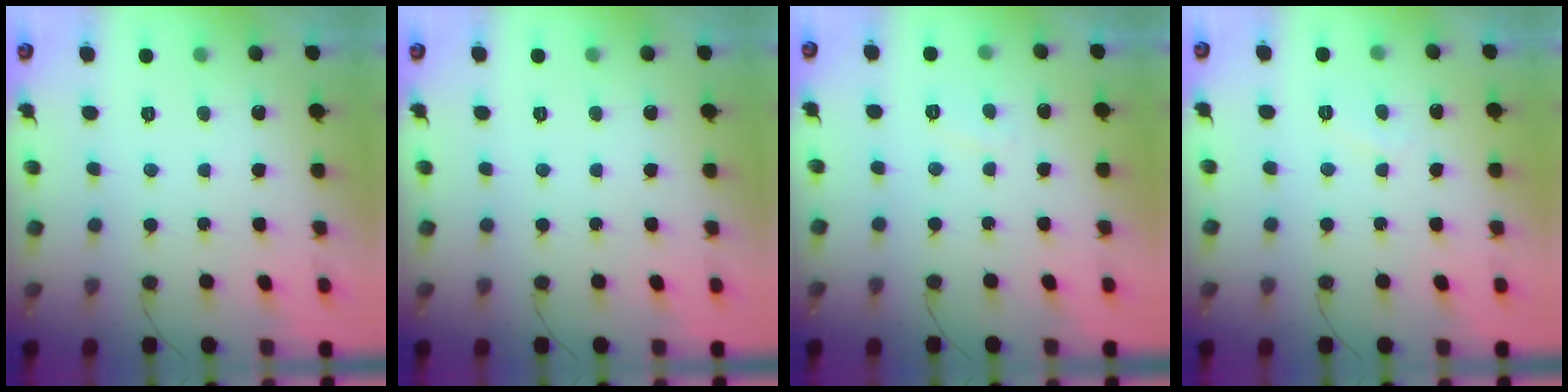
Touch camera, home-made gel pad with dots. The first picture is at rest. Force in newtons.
{"total": 0.0}
{"total": 2.0, "press": 1.9, "slide": 0.6}
{"total": 2.7, "press": 2.6, "slide": 0.5}